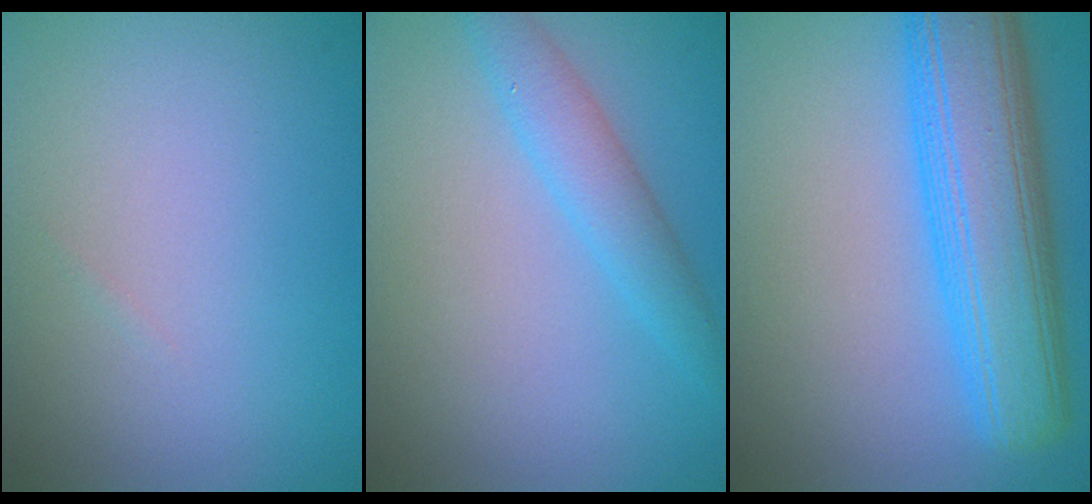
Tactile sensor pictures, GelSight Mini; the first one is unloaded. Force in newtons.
{"total": 2.9, "press": 2.9, "slide": 0.0}
{"total": 9.6, "press": 9.6, "slide": 0.3}